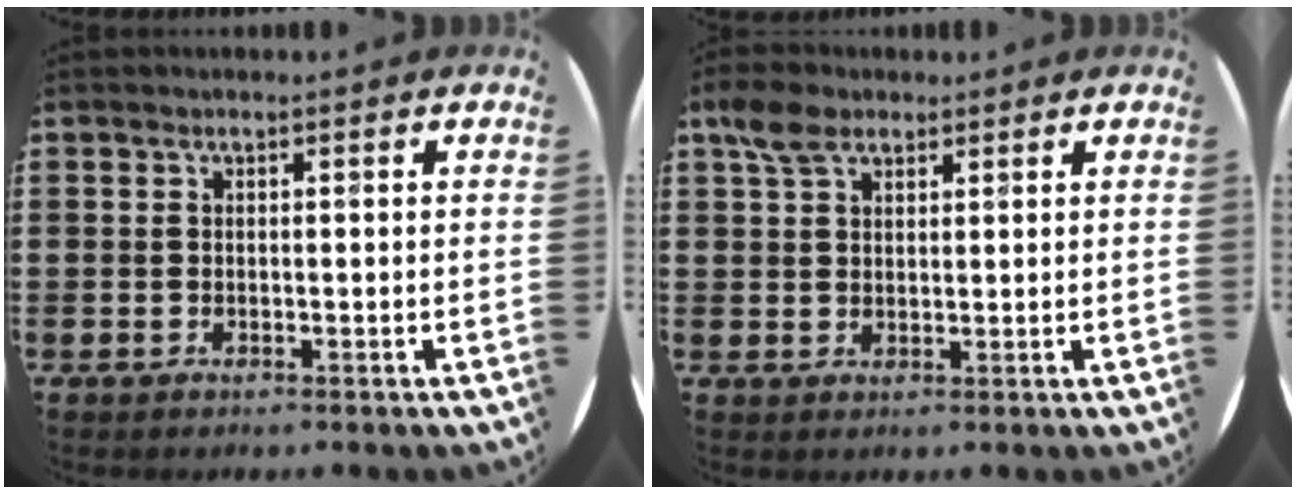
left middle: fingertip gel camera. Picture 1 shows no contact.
{"total": 4.0, "force": [2.8, 2.1, 1.8], "torque": [-0.034, 0.005, 0.052]}